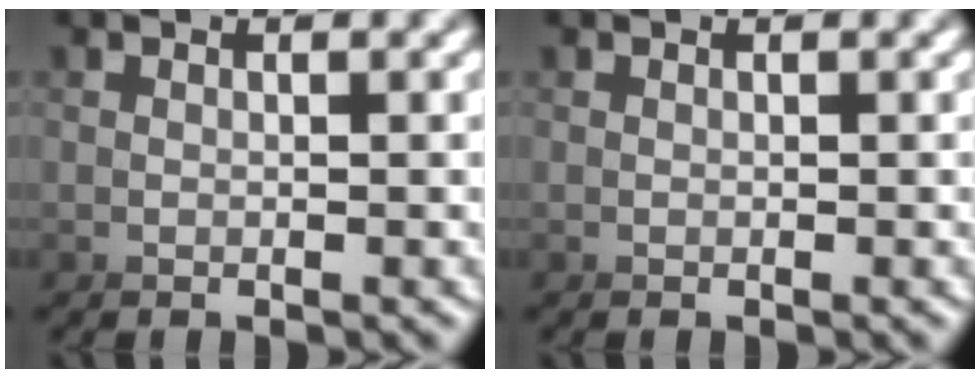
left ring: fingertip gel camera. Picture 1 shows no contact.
{"total": 0.0}